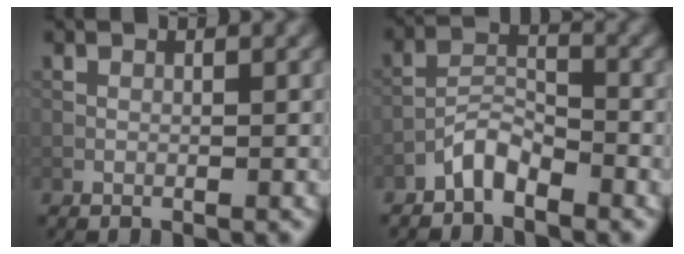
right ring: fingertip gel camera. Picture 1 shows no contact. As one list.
[{"total": 2.8, "force": [-2.3, 1.0, 1.3], "torque": [-0.020, 0.014, -0.049]}]